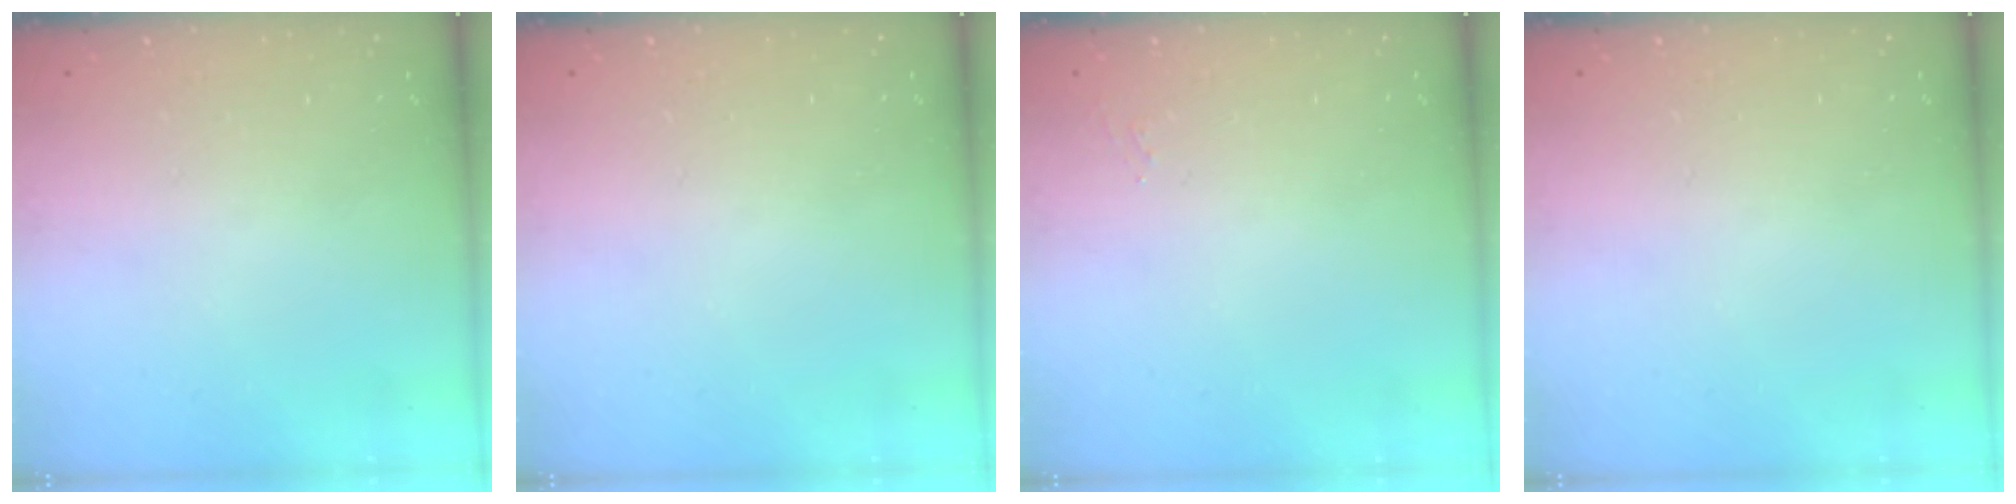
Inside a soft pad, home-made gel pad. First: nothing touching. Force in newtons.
{"total": 0.0}
{"total": 5.1, "press": 5.1, "slide": 0.5}
{"total": 0.0}